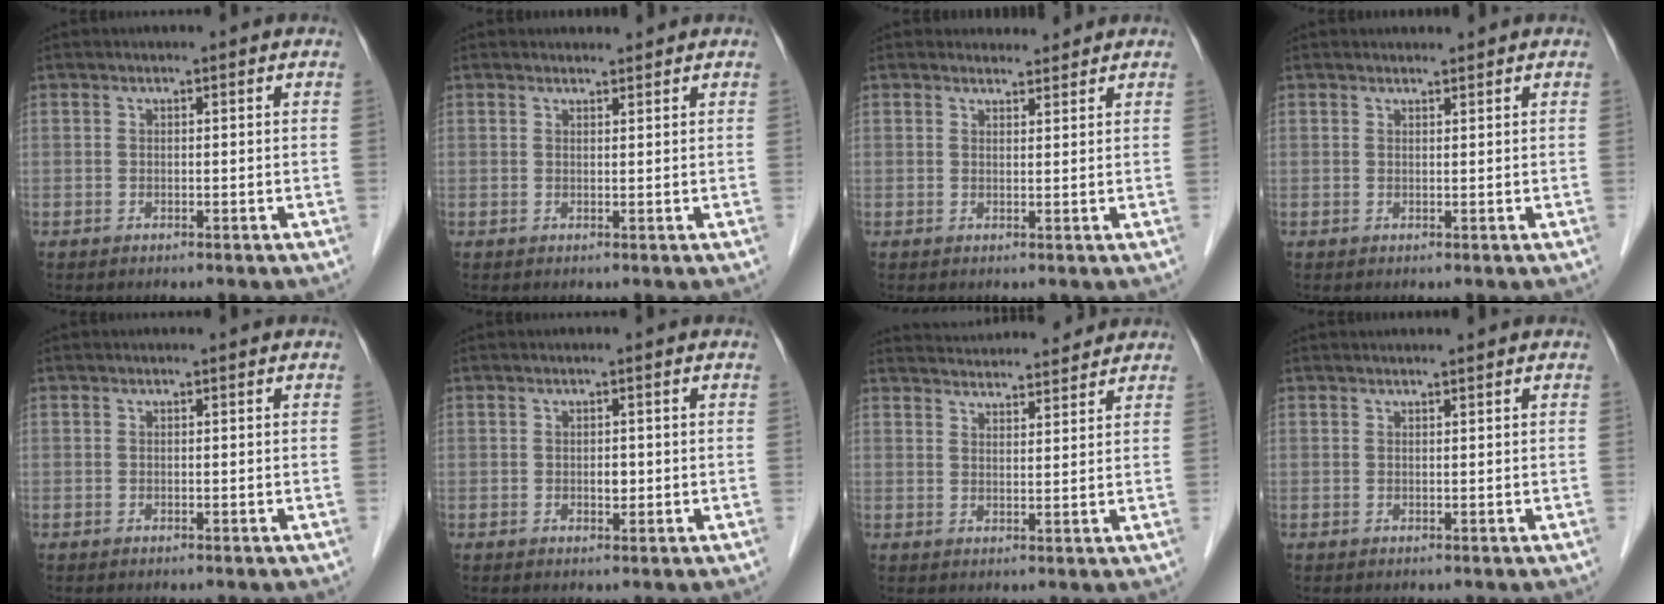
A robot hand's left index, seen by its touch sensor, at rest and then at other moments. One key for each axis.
{"total": 1.0, "fx": 1.0, "fy": 0.1, "fz": -0.1, "tx": -0.009, "ty": 0.000, "tz": 0.018}
{"total": 2.1, "fx": 2.0, "fy": 0.6, "fz": -0.2, "tx": -0.002, "ty": 0.001, "tz": 0.029}
{"total": 0.8, "fx": 0.8, "fy": 0.0, "fz": -0.1, "tx": -0.007, "ty": 0.000, "tz": 0.015}
{"total": 0.0}
{"total": 1.2, "fx": -0.2, "fy": 0.8, "fz": 1.0, "tx": -0.017, "ty": -0.001, "tz": -0.001}
{"total": 11.7, "fx": 11.2, "fy": 1.7, "fz": 3.0, "tx": -0.045, "ty": 0.021, "tz": 0.158}
{"total": 1.2, "fx": 1.1, "fy": -0.2, "fz": 0.5, "tx": -0.007, "ty": 0.009, "tz": 0.021}